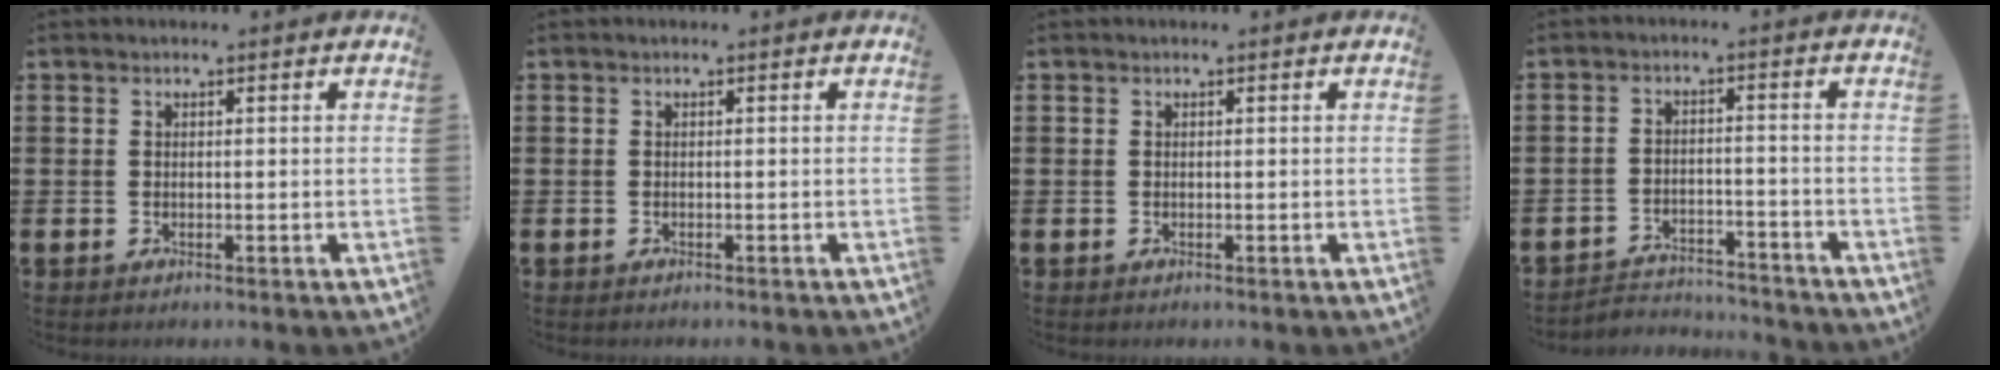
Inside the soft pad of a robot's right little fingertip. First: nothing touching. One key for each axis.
{"total": 0.0}
{"total": 0.0}
{"total": 3.3, "fx": -3.3, "fy": 0.5, "fz": 0.1, "tx": -0.008, "ty": 0.006, "tz": -0.071}